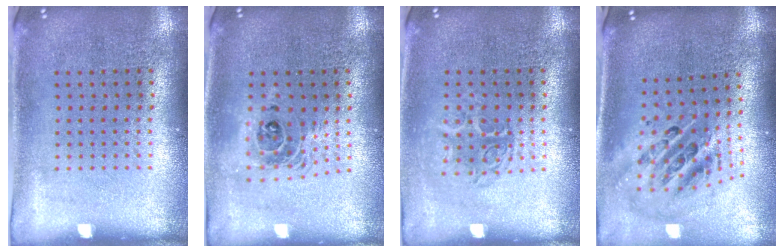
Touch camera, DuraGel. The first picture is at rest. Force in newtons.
{"total": 1.7, "press": 1.4, "slide": 1.0}
{"total": 1.2, "press": 1.1, "slide": 0.6}
{"total": 2.5, "press": 1.7, "slide": 1.9}